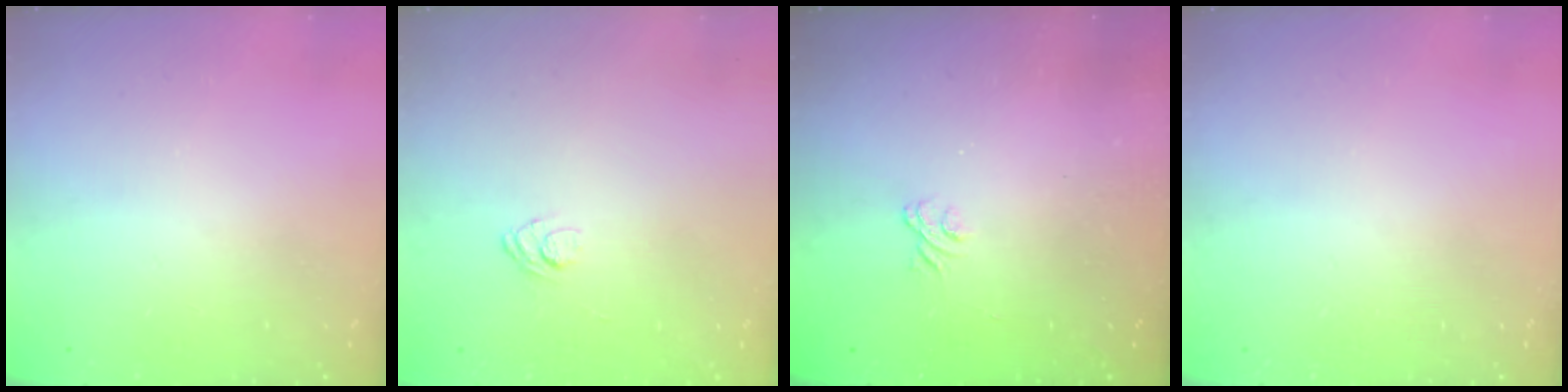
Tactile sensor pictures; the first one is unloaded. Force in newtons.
{"total": 3.8, "press": 3.5, "slide": 1.4}
{"total": 1.9, "press": 1.5, "slide": 1.1}
{"total": 0.0}